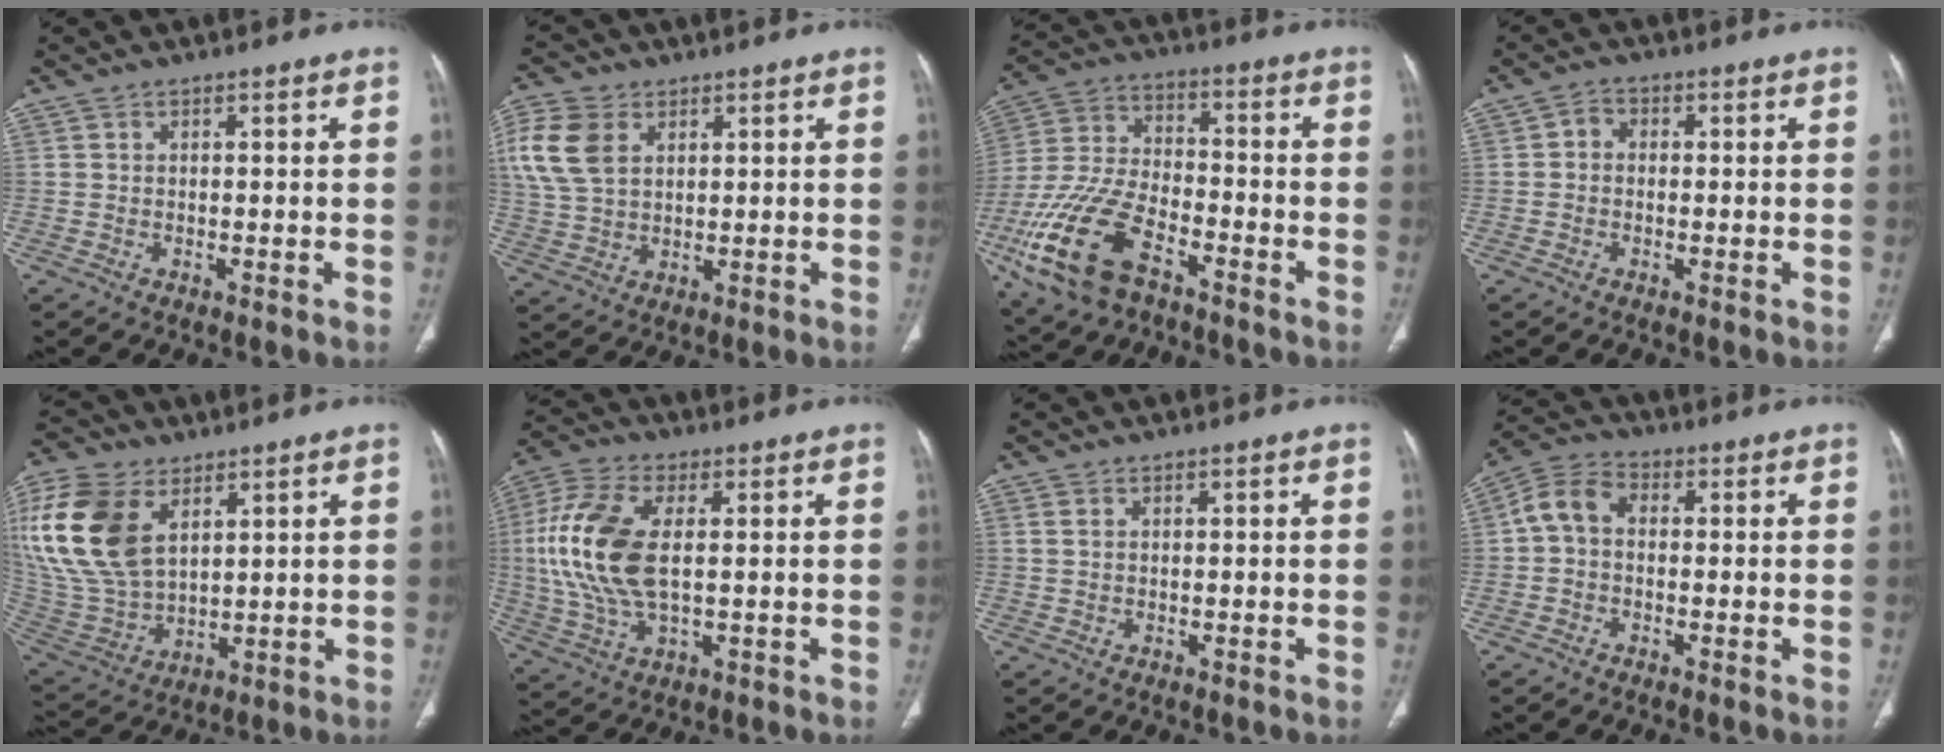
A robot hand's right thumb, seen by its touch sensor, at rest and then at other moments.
{"total": 11.1, "force": [3.7, 7.6, 7.2], "torque": [-0.157, 0.000, 0.075]}
{"total": 18.5, "force": [-9.3, 9.3, 13.0], "torque": [-0.276, 0.031, -0.174]}
{"total": 2.5, "force": [-0.1, 2.1, 1.3], "torque": [-0.011, 0.009, -0.011]}
{"total": 21.9, "force": [8.1, 13.5, 15.2], "torque": [-0.339, -0.021, 0.165]}
{"total": 16.1, "force": [1.4, 8.4, 13.7], "torque": [-0.307, 0.002, 0.030]}
{"total": 0.9, "force": [0.4, 0.6, 0.6], "torque": [-0.019, 0.003, 0.010]}
{"total": 5.3, "force": [0.0, 3.6, 3.9], "torque": [-0.071, 0.016, -0.010]}